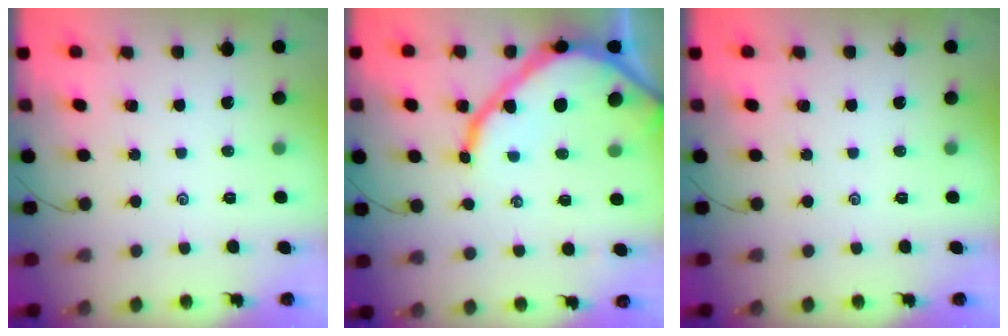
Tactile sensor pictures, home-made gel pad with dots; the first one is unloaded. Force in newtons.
{"total": 16.7, "press": 16.6, "slide": 1.6}
{"total": 0.0}